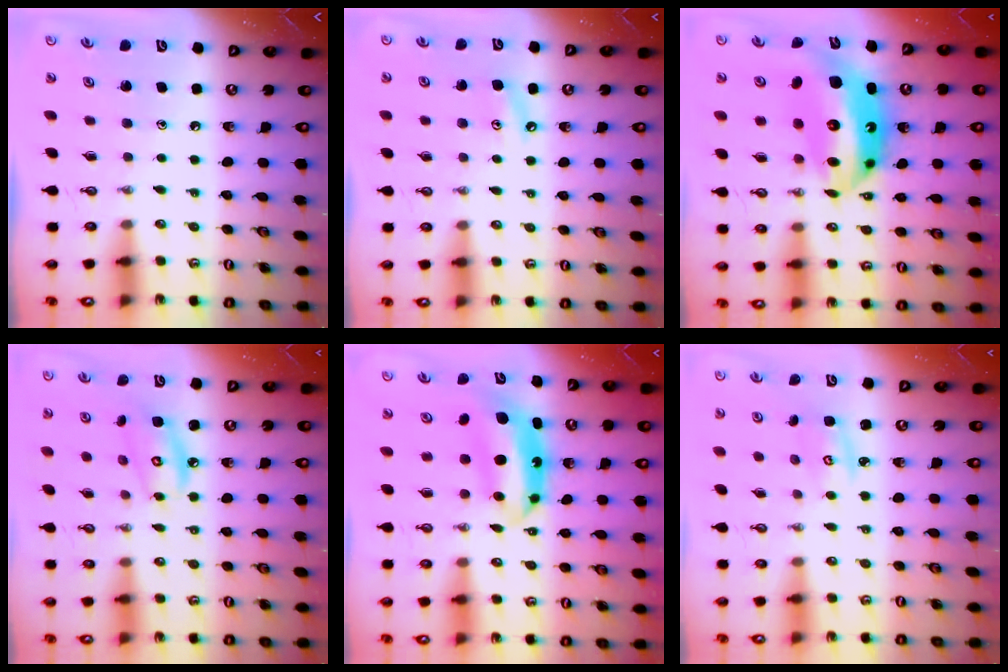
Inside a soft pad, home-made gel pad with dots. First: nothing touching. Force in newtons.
{"total": 4.4, "press": 4.4, "slide": 0.7}
{"total": 18.8, "press": 18.7, "slide": 1.7}
{"total": 7.2, "press": 7.1, "slide": 0.5}
{"total": 8.0, "press": 7.9, "slide": 0.8}
{"total": 2.8, "press": 2.8, "slide": 0.2}